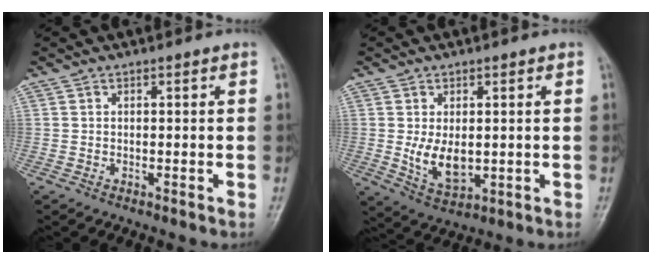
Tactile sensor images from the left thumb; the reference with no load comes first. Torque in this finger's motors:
{"motor_torque": [1.07, 1.07, 0.89, -0.29, 0.06]}